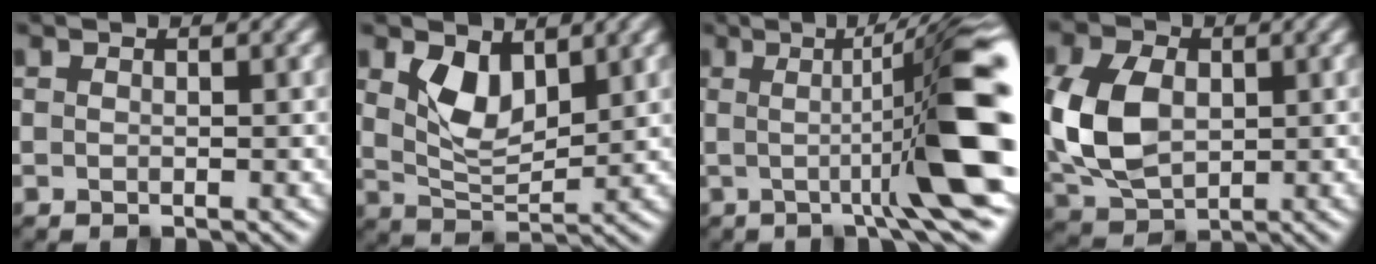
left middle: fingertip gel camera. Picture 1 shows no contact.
{"total": 3.9, "force": [1.8, 2.0, 2.9], "torque": [-0.065, -0.007, 0.036]}
{"total": 10.8, "force": [-0.1, 1.3, 10.7], "torque": [-0.135, 0.001, -0.002]}
{"total": 7.4, "force": [0.2, 5.3, 5.2], "torque": [-0.139, 0.002, 0.004]}